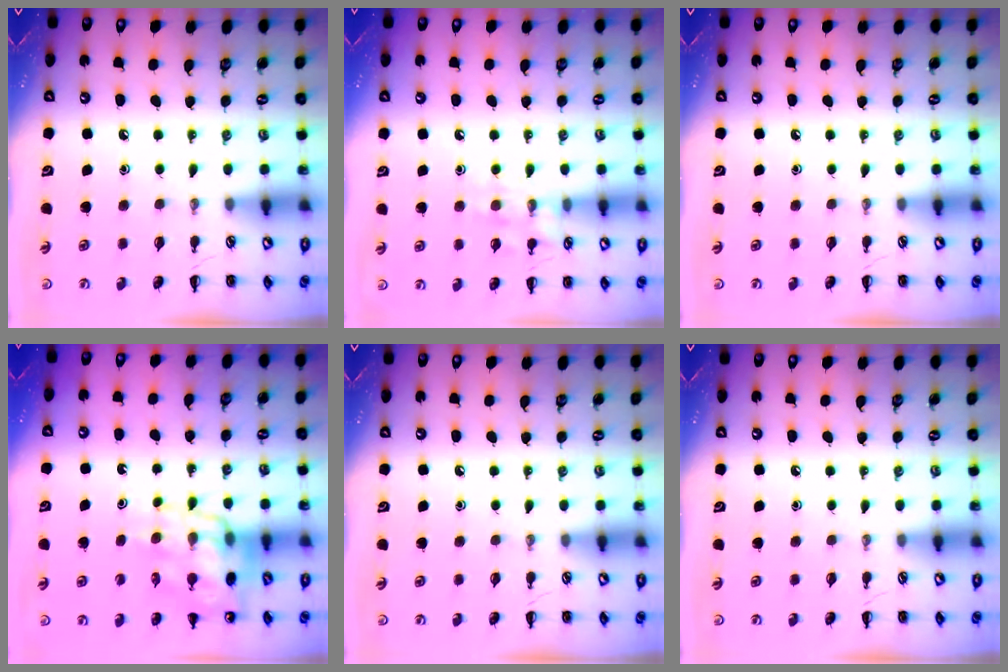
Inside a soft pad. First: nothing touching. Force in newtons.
{"total": 8.6, "press": 8.6, "slide": 0.8}
{"total": 0.0}
{"total": 15.0, "press": 14.5, "slide": 3.7}
{"total": 0.0}
{"total": 0.0}